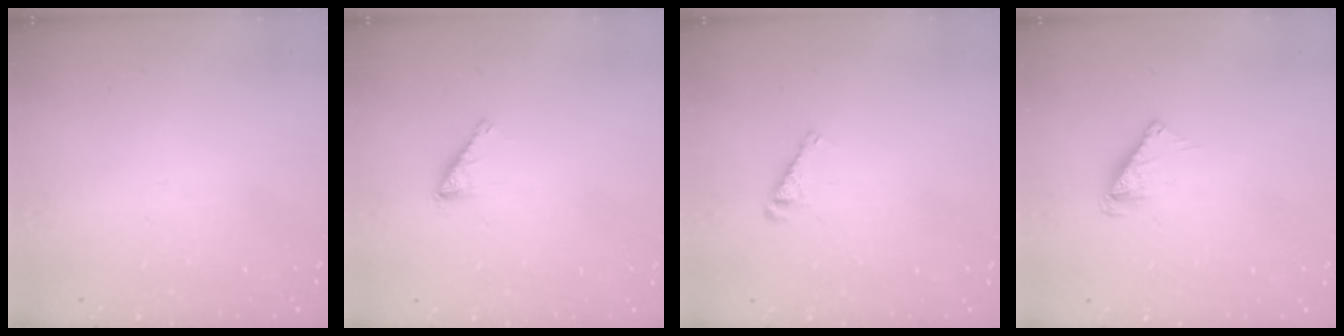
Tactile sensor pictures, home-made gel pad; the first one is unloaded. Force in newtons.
{"total": 1.7, "press": 1.7, "slide": 0.2}
{"total": 4.3, "press": 4.3, "slide": 0.3}
{"total": 3.9, "press": 3.9, "slide": 0.2}